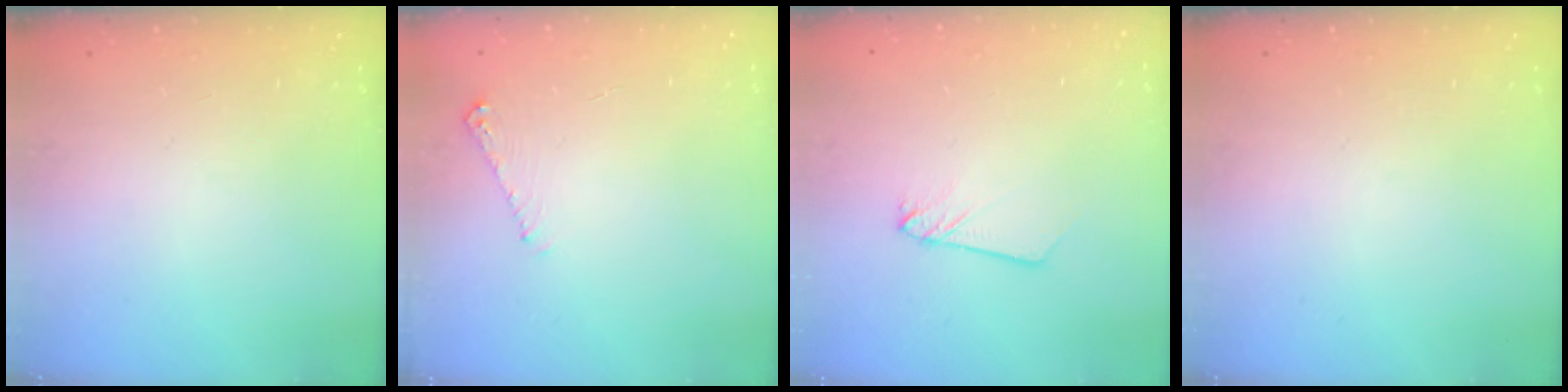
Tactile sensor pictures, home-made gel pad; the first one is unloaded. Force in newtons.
{"total": 4.7, "press": 4.7, "slide": 0.7}
{"total": 2.2, "press": 2.2, "slide": 0.1}
{"total": 0.0}